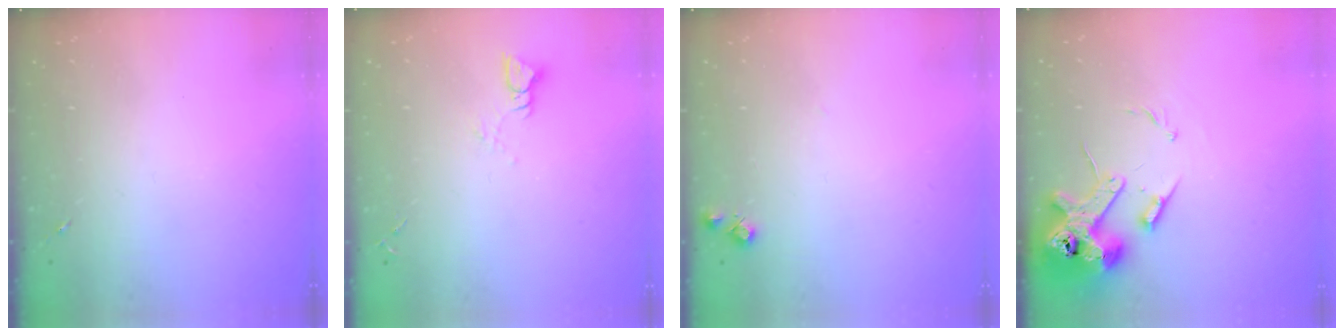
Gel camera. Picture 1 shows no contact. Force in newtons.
{"total": 3.5, "press": 3.5, "slide": 0.3}
{"total": 6.6, "press": 6.6, "slide": 0.6}
{"total": 14.4, "press": 14.2, "slide": 2.1}